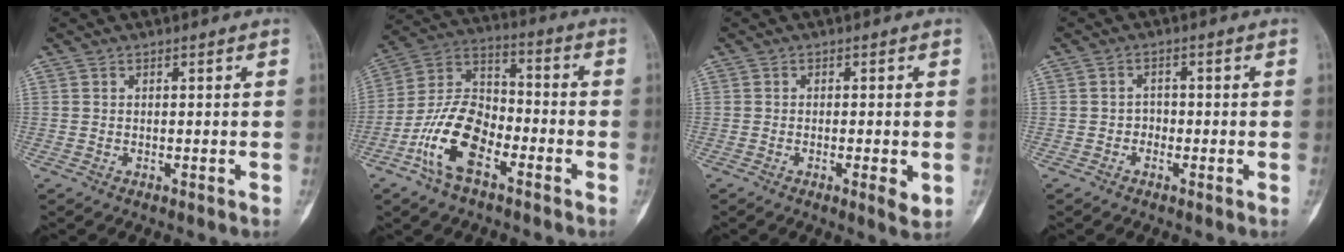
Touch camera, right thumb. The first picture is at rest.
{"total": 14.1, "force": [-6.4, 7.4, 10.2], "torque": [-0.190, 0.046, -0.128]}
{"total": 3.7, "force": [-0.8, 0.9, 3.5], "torque": [-0.057, -0.009, -0.015]}
{"total": 1.7, "force": [-0.8, 1.4, 0.4], "torque": [0.006, 0.009, -0.021]}